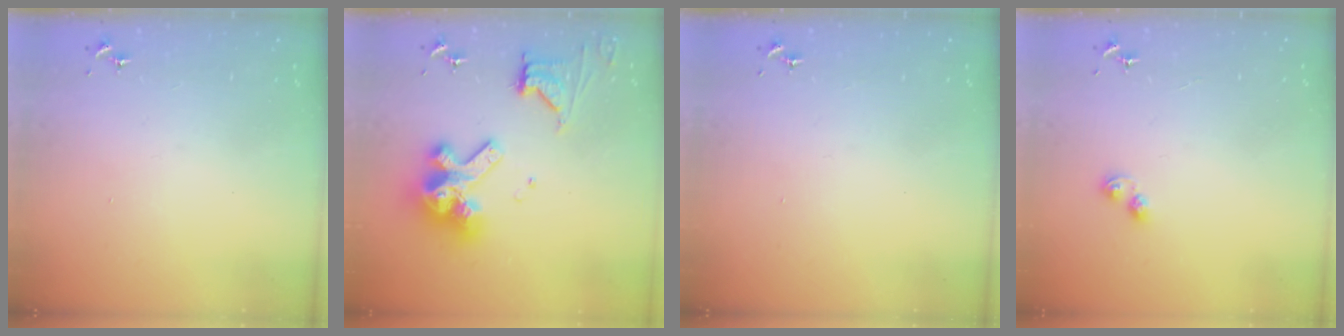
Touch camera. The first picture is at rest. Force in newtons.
{"total": 17.2, "press": 17.2, "slide": 1.5}
{"total": 0.0}
{"total": 3.2, "press": 3.2, "slide": 0.4}